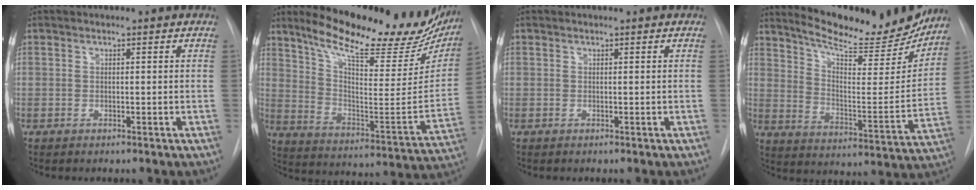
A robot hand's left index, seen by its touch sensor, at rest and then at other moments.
{"total": 26.5, "force": [21.3, 7.1, 13.9], "torque": [-0.207, -0.036, 0.293]}
{"total": 0.0}
{"total": 20.9, "force": [19.1, 3.3, 8.0], "torque": [-0.122, -0.051, 0.267]}